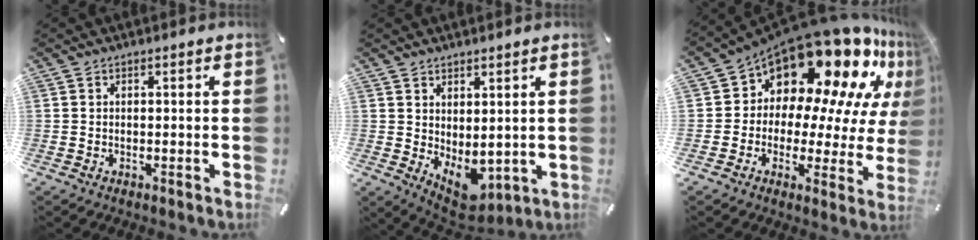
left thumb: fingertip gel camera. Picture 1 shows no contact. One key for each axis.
{"total": 4.6, "fx": 0.8, "fy": 3.7, "fz": 2.6, "tx": -0.030, "ty": -0.016, "tz": 0.019}
{"total": 18.8, "fx": 14.0, "fy": 9.0, "fz": 8.8, "tx": -0.151, "ty": -0.133, "tz": 0.244}